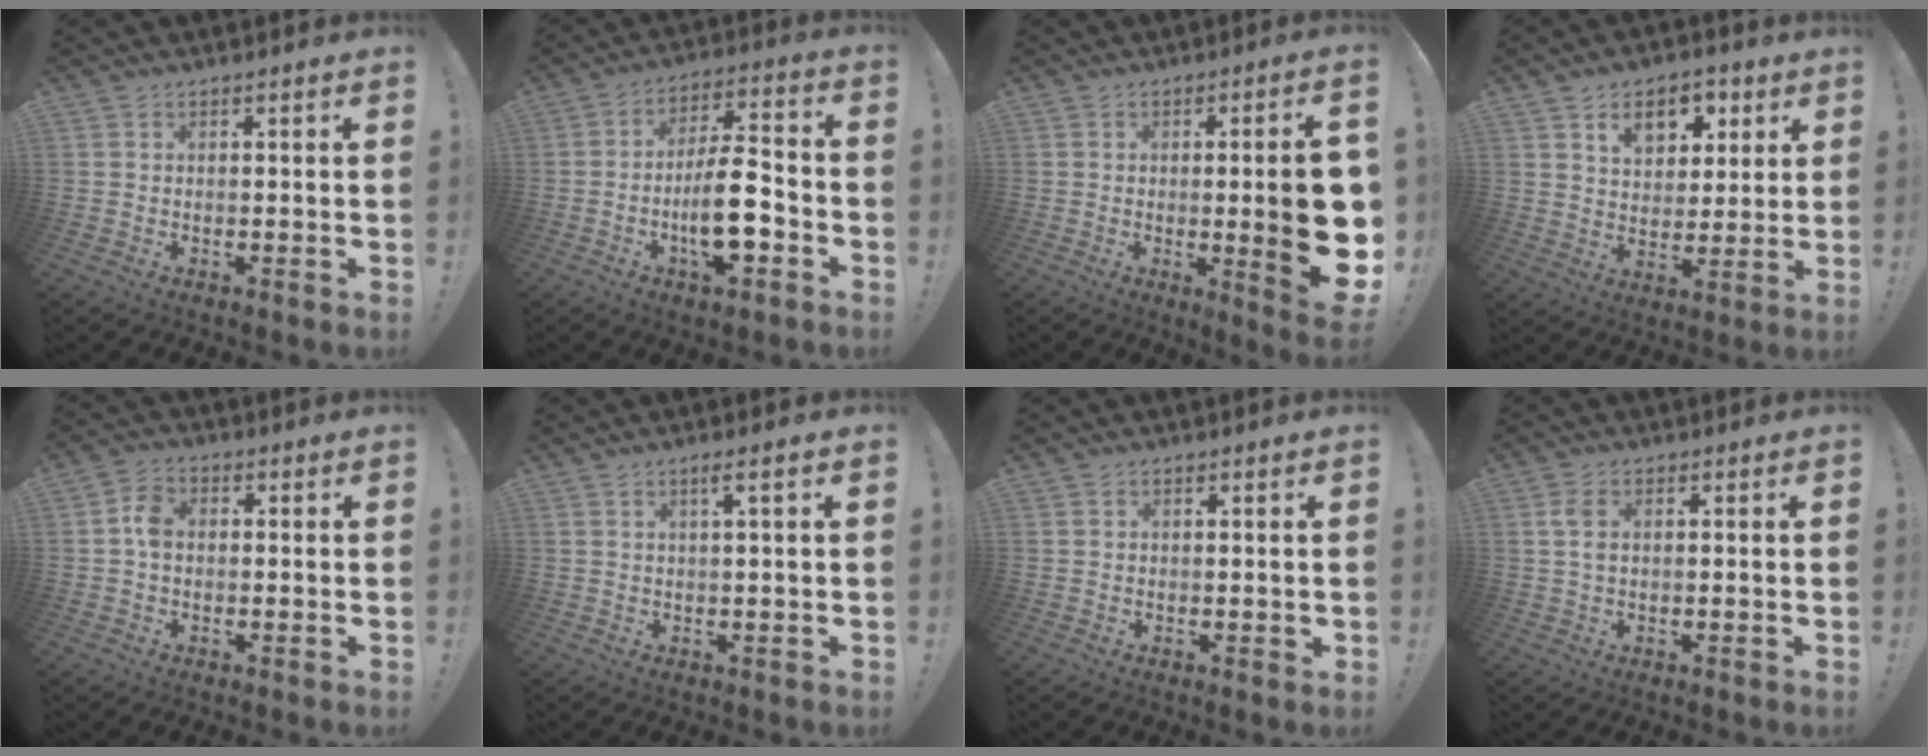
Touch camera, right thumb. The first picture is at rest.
{"total": 15.0, "force": [-4.7, 5.4, 13.2], "torque": [-0.245, 0.018, -0.080]}
{"total": 14.9, "force": [-1.1, 2.6, 14.6], "torque": [-0.186, -0.013, -0.010]}
{"total": 10.4, "force": [5.2, 7.2, 5.4], "torque": [-0.072, -0.019, 0.096]}
{"total": 5.3, "force": [-0.2, 3.7, 3.7], "torque": [-0.057, 0.013, 0.000]}
{"total": 3.1, "force": [1.3, -0.1, 2.8], "torque": [-0.040, -0.004, 0.014]}
{"total": 0.9, "force": [0.5, 0.6, 0.5], "torque": [0.000, -0.002, 0.008]}
{"total": 3.3, "force": [0.9, 1.9, 2.6], "torque": [-0.047, 0.005, 0.016]}